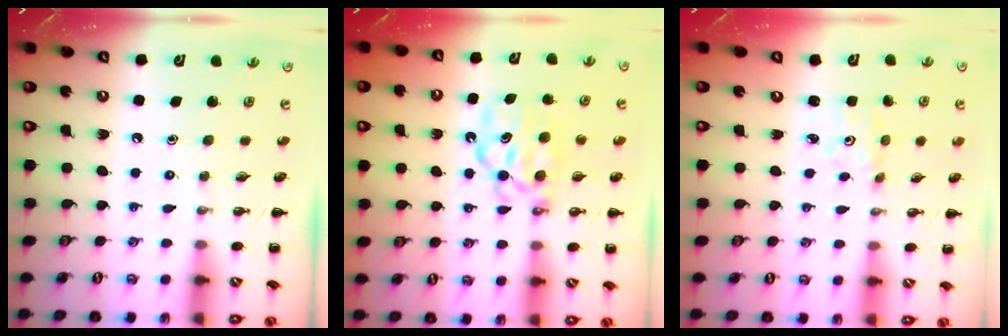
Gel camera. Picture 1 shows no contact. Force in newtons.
{"total": 8.5, "press": 8.4, "slide": 1.1}
{"total": 2.1, "press": 2.0, "slide": 0.6}